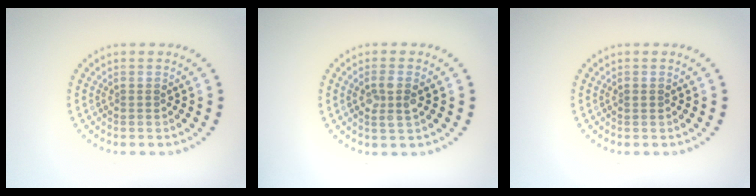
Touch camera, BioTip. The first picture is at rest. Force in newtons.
{"total": 2.2, "press": 2.1, "slide": 0.7}
{"total": 0.5, "press": 0.5, "slide": 0.1}